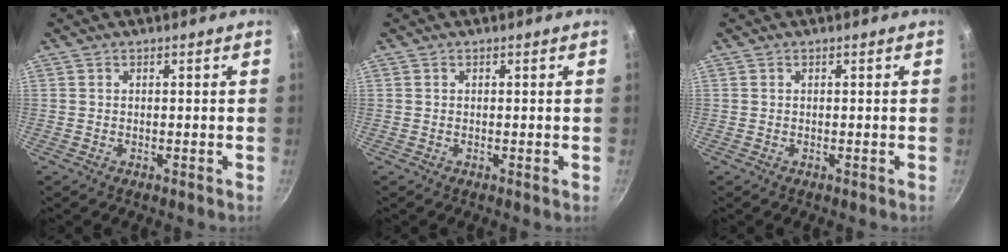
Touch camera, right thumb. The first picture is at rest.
{"total": 0.0}
{"total": 0.0}